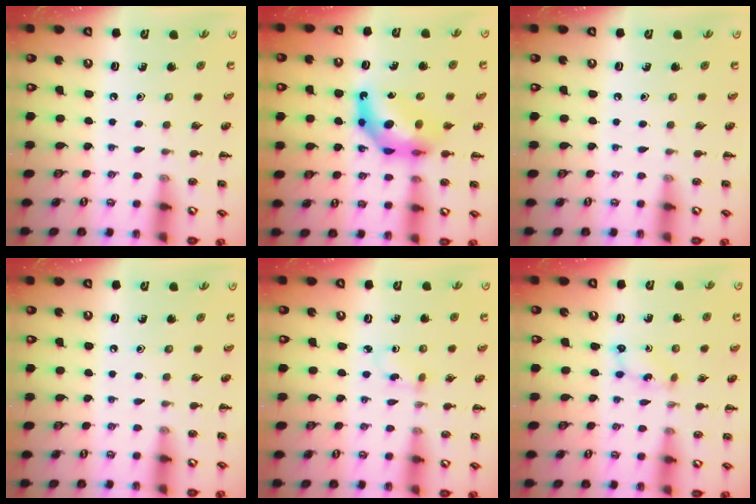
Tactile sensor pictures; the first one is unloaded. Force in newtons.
{"total": 9.1, "press": 8.6, "slide": 2.9}
{"total": 0.0}
{"total": 0.0}
{"total": 1.9, "press": 1.6, "slide": 0.9}
{"total": 2.0, "press": 2.0, "slide": 0.6}